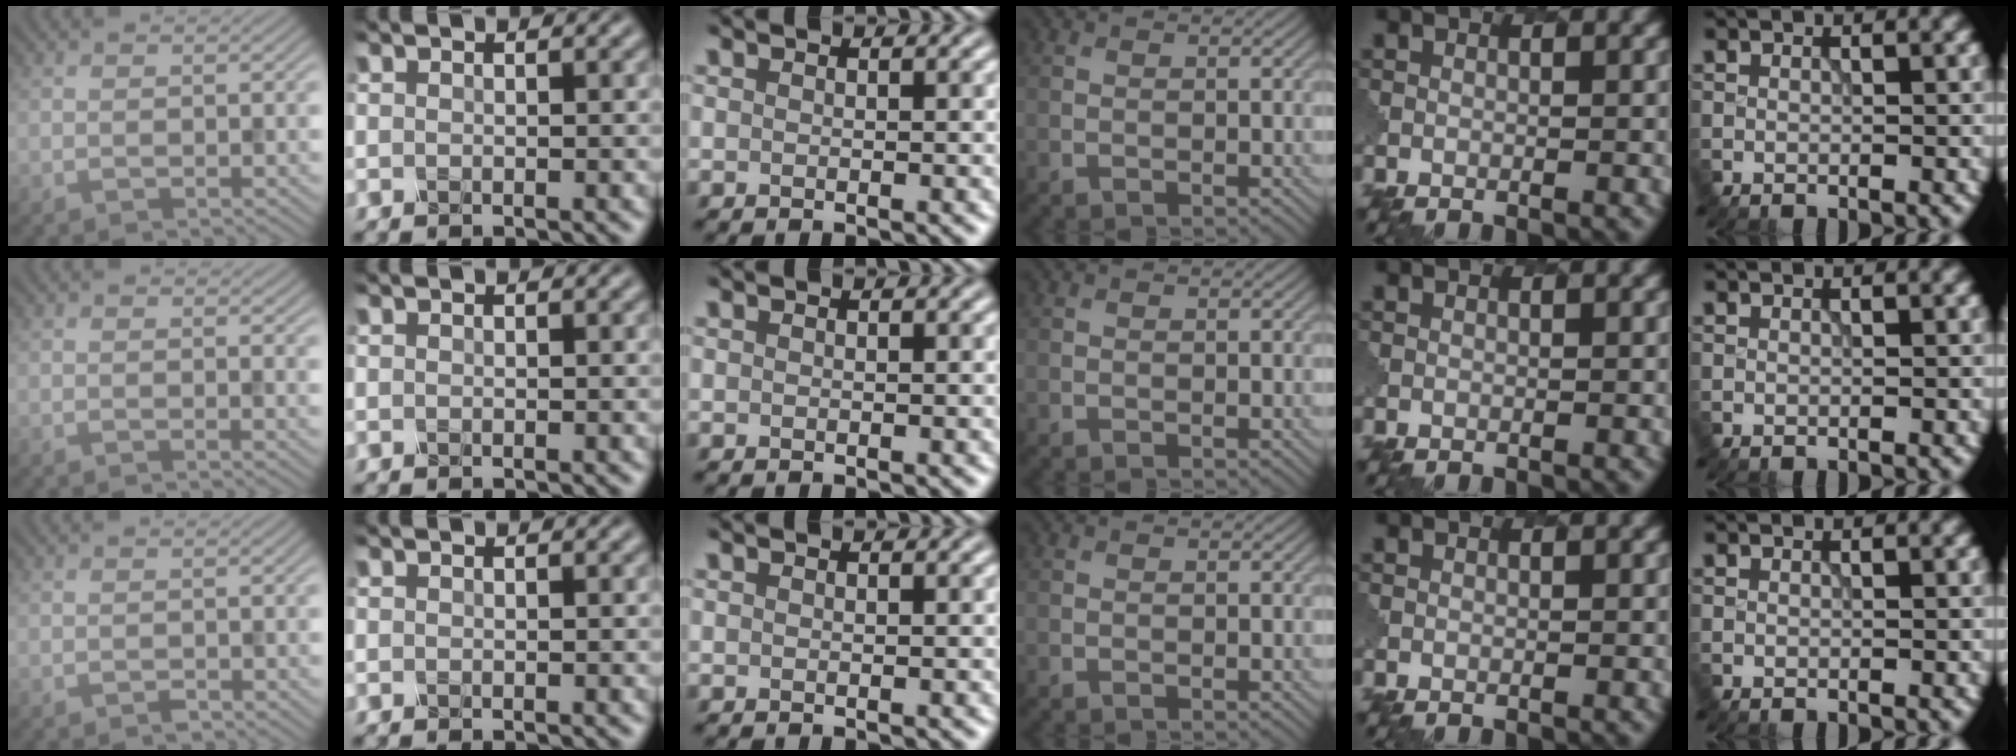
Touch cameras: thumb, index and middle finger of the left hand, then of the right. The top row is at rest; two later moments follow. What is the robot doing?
{"motion": "dispense", "object": "spray bottle"}